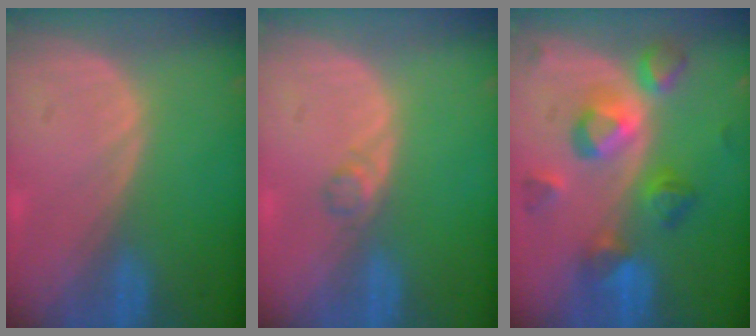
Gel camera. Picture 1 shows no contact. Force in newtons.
{"total": 1.4, "press": 1.4, "slide": 0.1}
{"total": 8.4, "press": 8.4, "slide": 0.3}